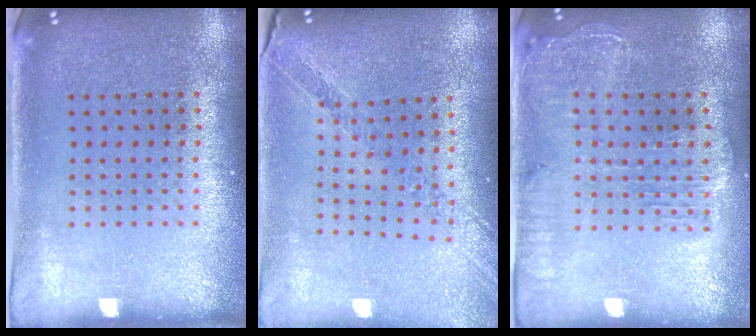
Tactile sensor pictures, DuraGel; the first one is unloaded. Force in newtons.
{"total": 1.2, "press": 1.2, "slide": 0.2}
{"total": 2.0, "press": 1.8, "slide": 0.8}